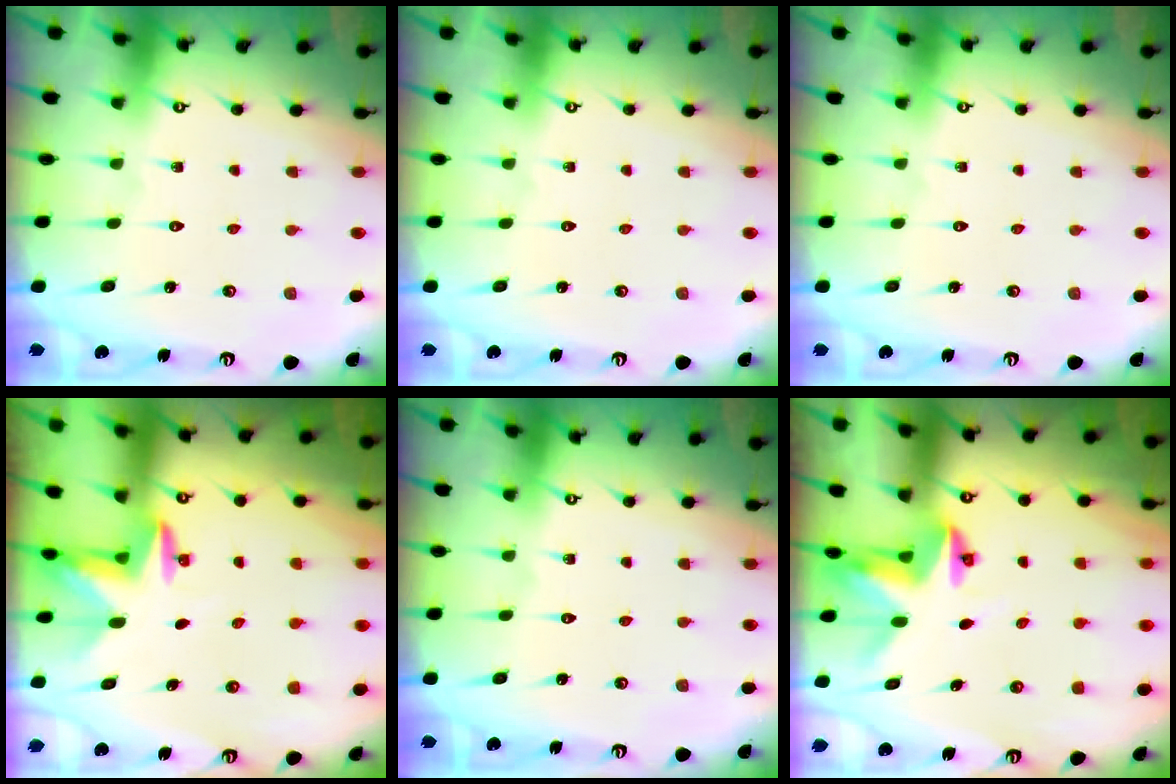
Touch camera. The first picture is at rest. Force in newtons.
{"total": 0.0}
{"total": 0.0}
{"total": 3.1, "press": 3.0, "slide": 0.7}
{"total": 0.0}
{"total": 3.3, "press": 3.3, "slide": 0.2}